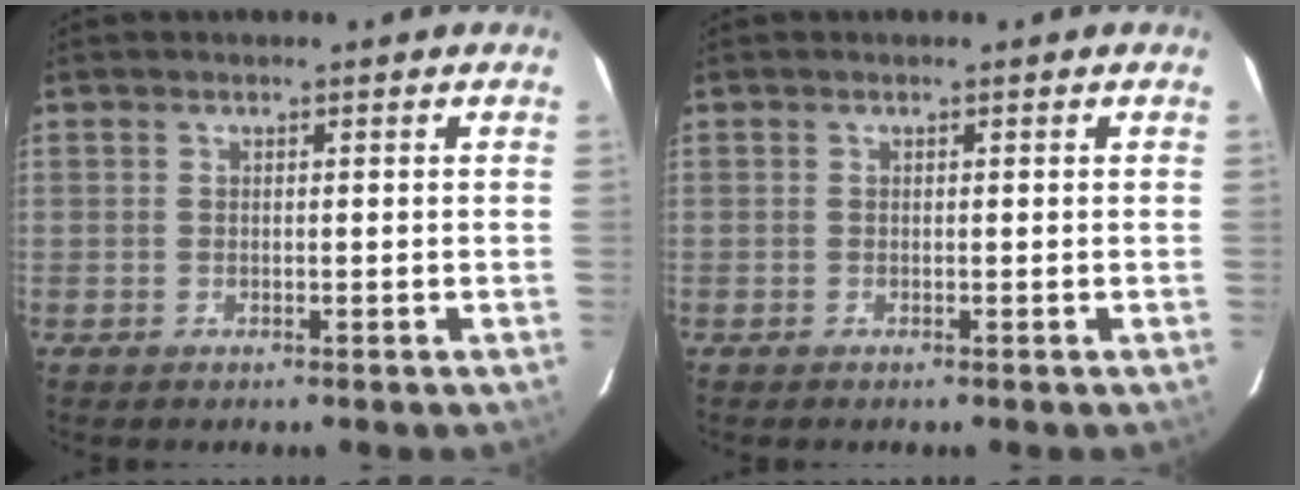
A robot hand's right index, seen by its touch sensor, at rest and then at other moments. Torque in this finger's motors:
{"motor_torque": [0.05, 0.00, -0.03, 0.01]}